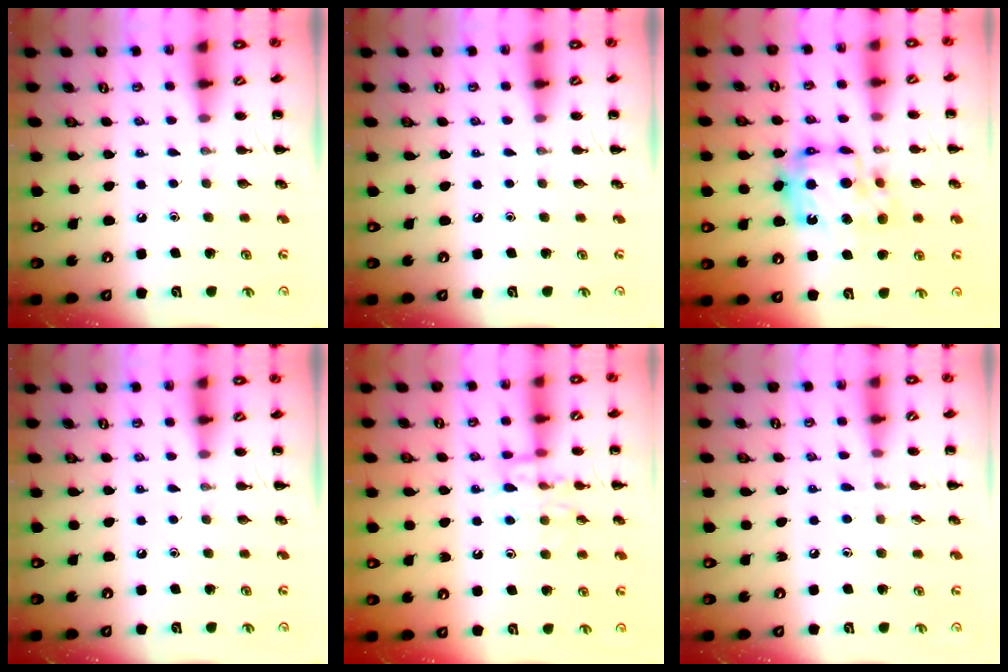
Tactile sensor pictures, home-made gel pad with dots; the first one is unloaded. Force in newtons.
{"total": 0.0}
{"total": 13.6, "press": 13.5, "slide": 1.5}
{"total": 0.0}
{"total": 12.4, "press": 12.4, "slide": 0.9}
{"total": 5.6, "press": 5.0, "slide": 2.4}